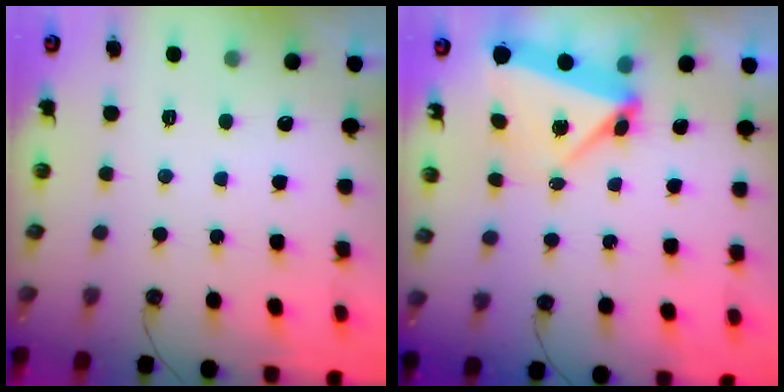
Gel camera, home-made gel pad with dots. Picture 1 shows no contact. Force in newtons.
{"total": 5.9, "press": 5.9, "slide": 0.2}